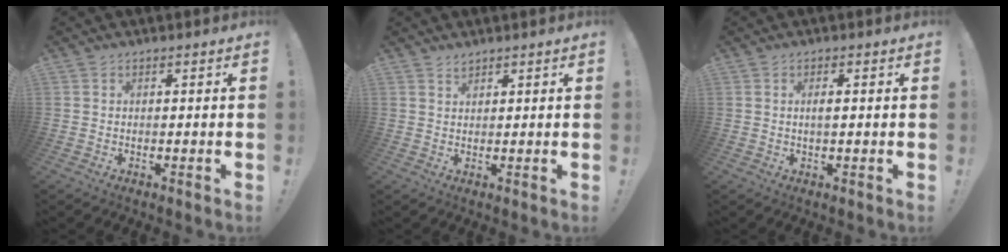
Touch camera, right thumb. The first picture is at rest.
{"total": 1.5, "force": [1.3, 0.6, 0.5], "torque": [-0.002, -0.007, 0.023]}
{"total": 1.9, "force": [0.0, 0.6, 1.9], "torque": [-0.029, 0.001, -0.004]}